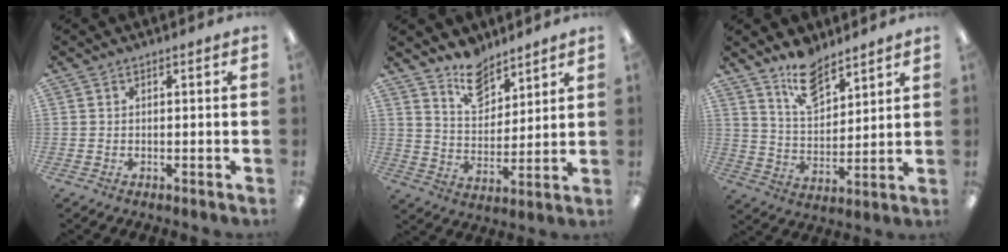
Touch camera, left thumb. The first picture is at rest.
{"total": 10.0, "force": [8.0, 5.3, 3.0], "torque": [-0.047, -0.050, 0.149]}
{"total": 10.5, "force": [8.2, 4.8, 4.6], "torque": [-0.074, -0.045, 0.148]}